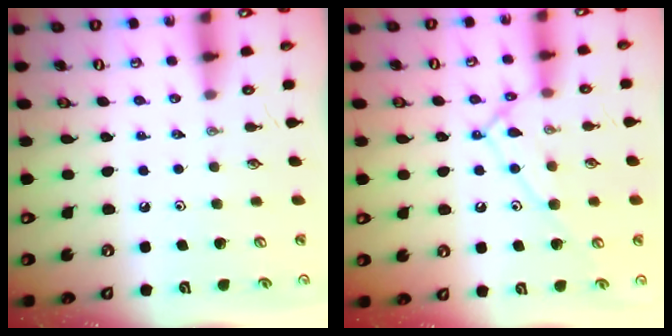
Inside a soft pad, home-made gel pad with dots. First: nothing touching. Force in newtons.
{"total": 12.5, "press": 12.5, "slide": 0.9}